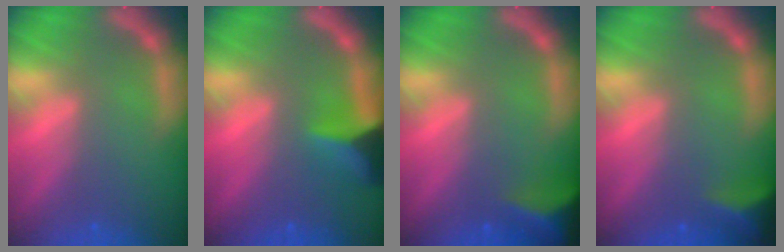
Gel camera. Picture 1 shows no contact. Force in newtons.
{"total": 5.4}
{"total": 7.0}
{"total": 4.5}